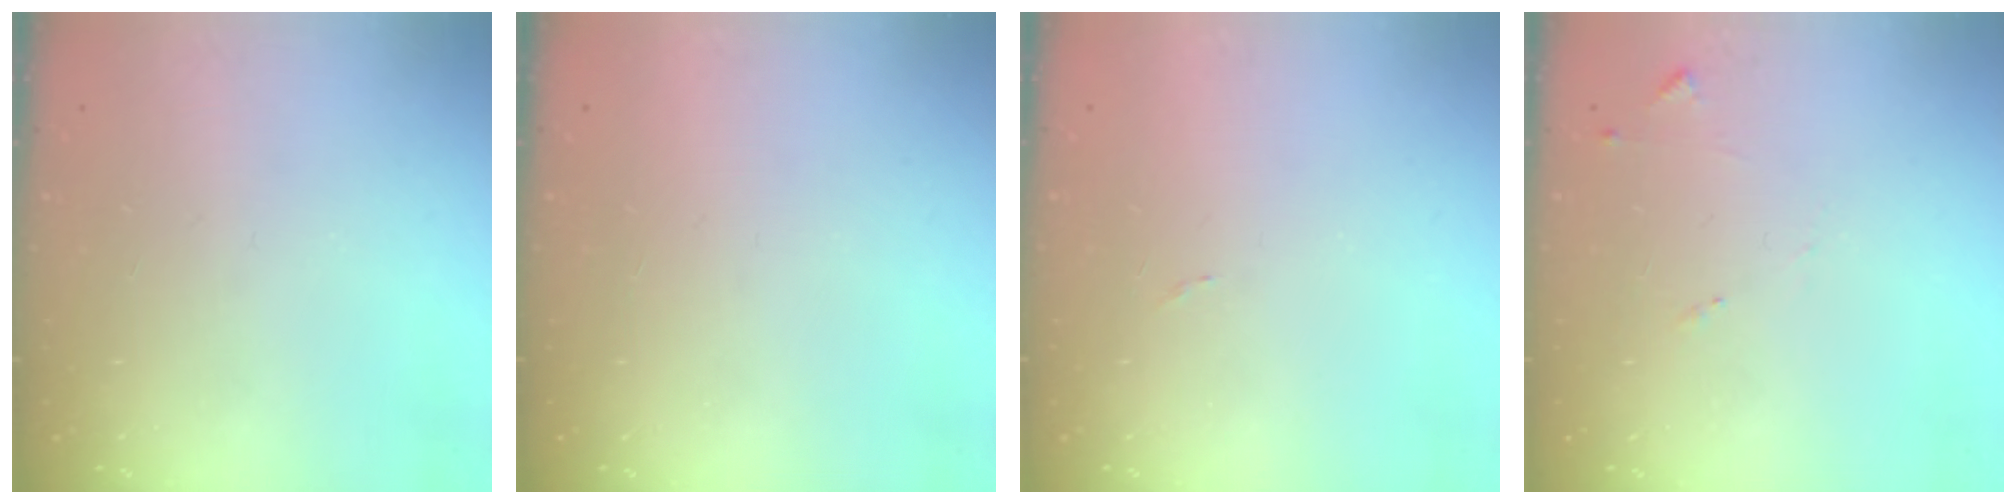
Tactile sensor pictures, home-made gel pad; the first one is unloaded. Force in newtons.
{"total": 1.5, "press": 1.5, "slide": 0.1}
{"total": 4.3, "press": 4.2, "slide": 0.3}
{"total": 6.7, "press": 6.6, "slide": 0.6}